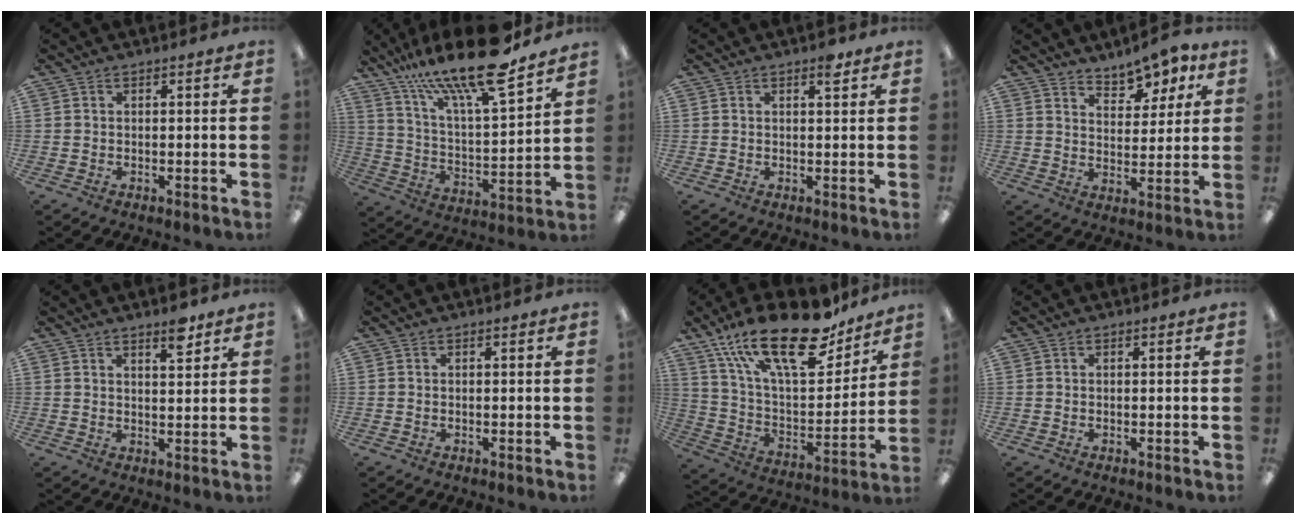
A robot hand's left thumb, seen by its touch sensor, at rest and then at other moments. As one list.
[{"total": 20.7, "force": [16.5, 4.6, 11.8], "torque": [-0.208, -0.113, 0.278]}, {"total": 2.5, "force": [1.8, 0.8, 1.6], "torque": [-0.012, -0.009, 0.026]}, {"total": 7.3, "force": [6.3, 3.0, 2.1], "torque": [-0.026, -0.045, 0.113]}, {"total": 4.6, "force": [3.6, 1.2, 2.6], "torque": [-0.028, -0.023, 0.058]}, {"total": 0.0}, {"total": 26.5, "force": [17.5, 10.6, 16.8], "torque": [-0.290, -0.099, 0.301]}, {"total": 0.0}]